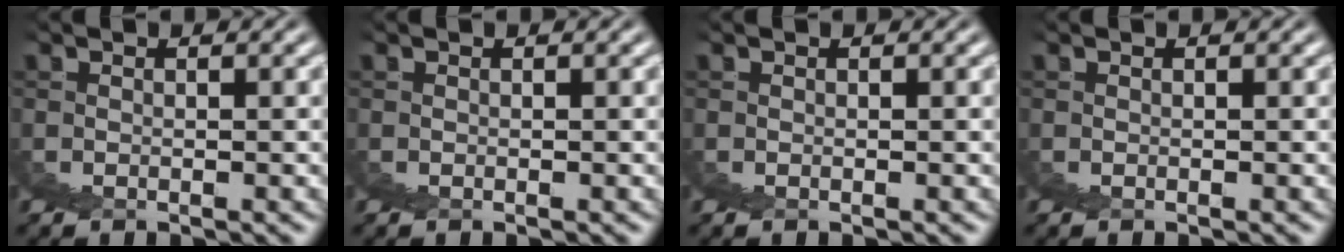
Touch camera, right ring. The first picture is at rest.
{"total": 0.0}
{"total": 0.0}
{"total": 0.0}